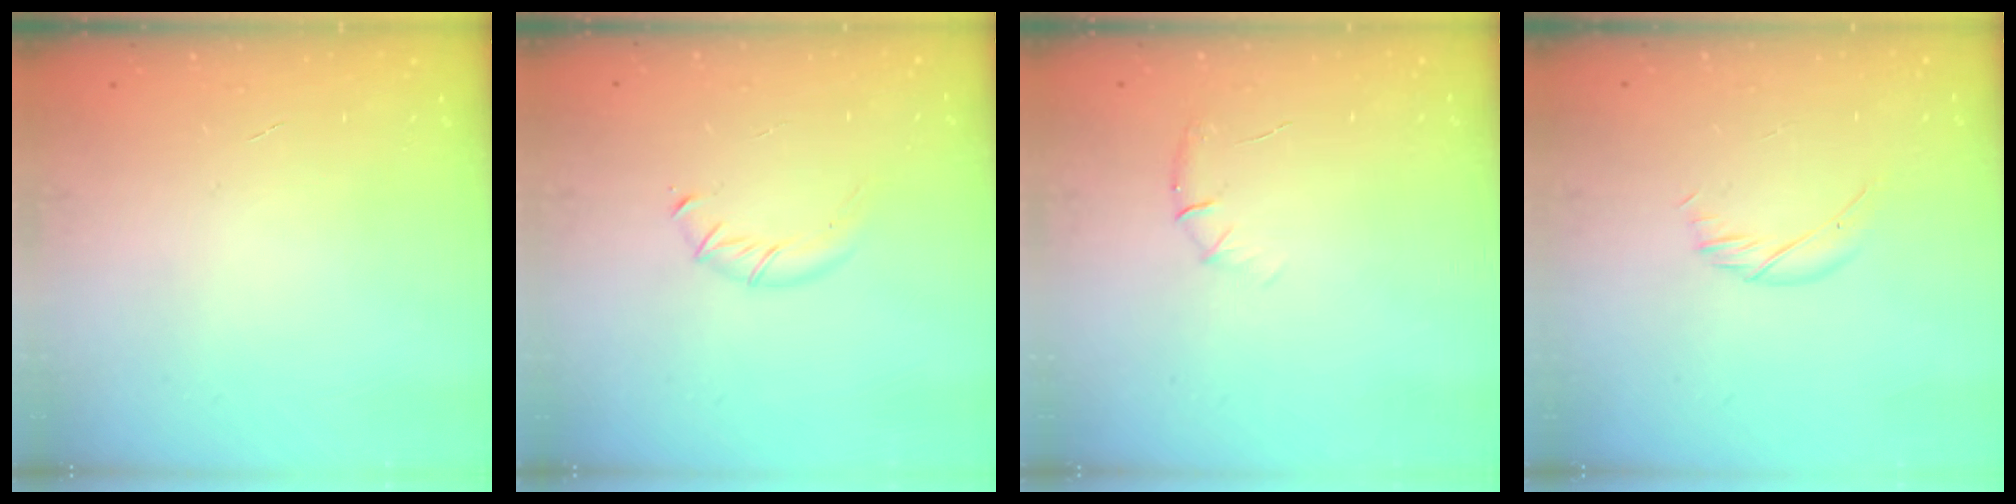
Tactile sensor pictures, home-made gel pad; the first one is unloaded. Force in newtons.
{"total": 4.2, "press": 4.1, "slide": 1.1}
{"total": 5.5, "press": 5.2, "slide": 1.6}
{"total": 4.3, "press": 4.2, "slide": 1.2}